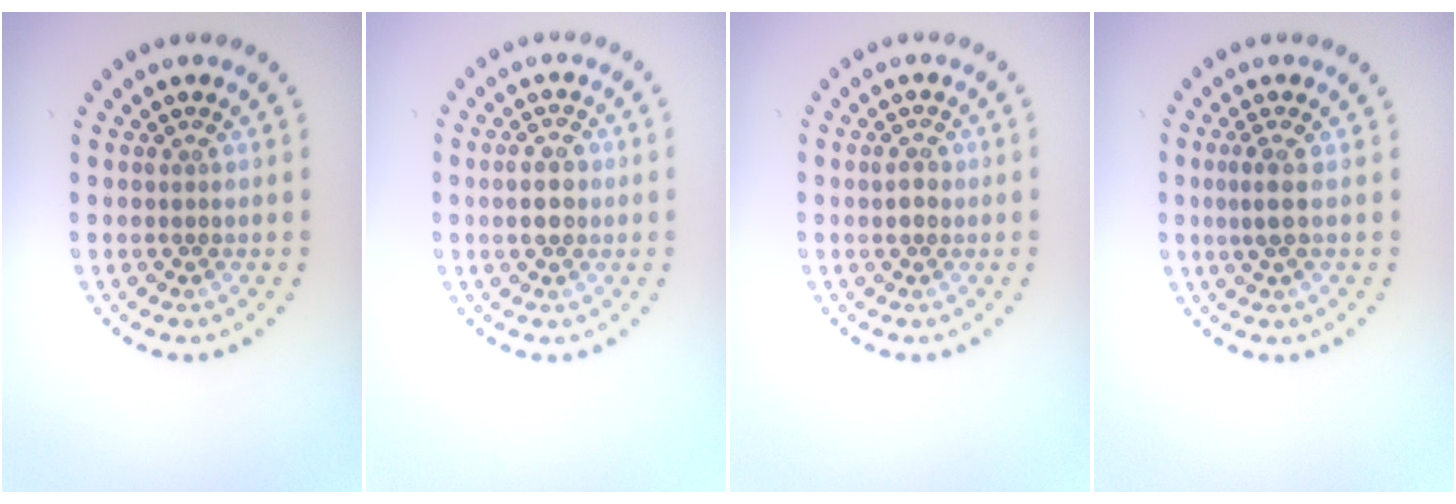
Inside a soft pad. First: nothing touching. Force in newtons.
{"total": 2.6, "press": 2.6, "slide": 0.2}
{"total": 1.4, "press": 1.3, "slide": 0.2}
{"total": 1.7, "press": 1.3, "slide": 1.1}